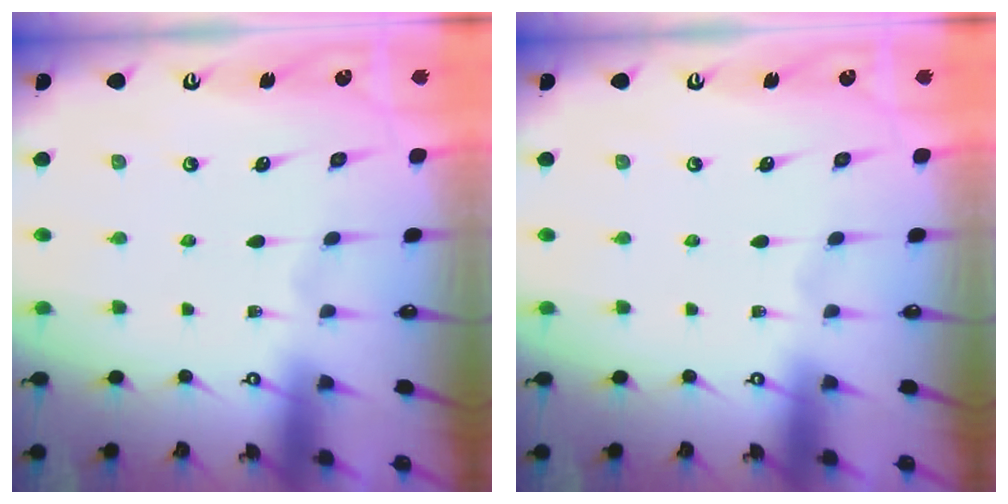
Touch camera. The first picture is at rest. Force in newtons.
{"total": 0.0}